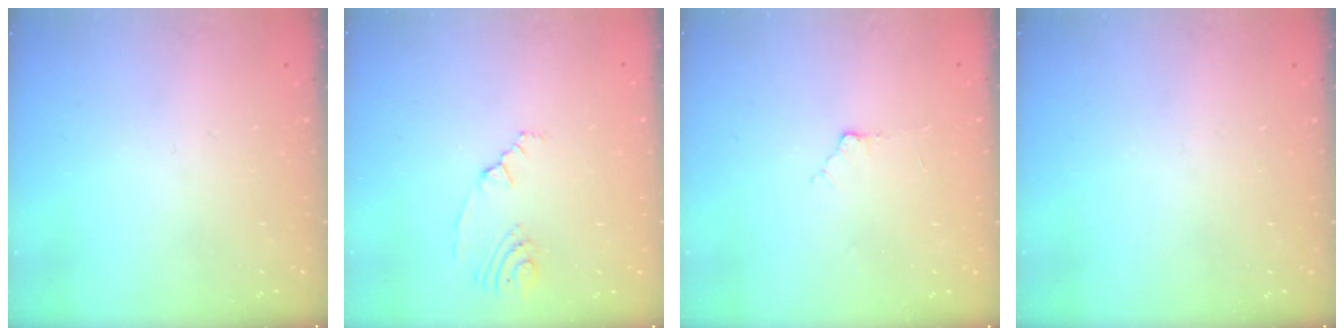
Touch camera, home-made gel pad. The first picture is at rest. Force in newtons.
{"total": 3.1, "press": 2.3, "slide": 2.1}
{"total": 3.0, "press": 3.0, "slide": 0.4}
{"total": 0.0}